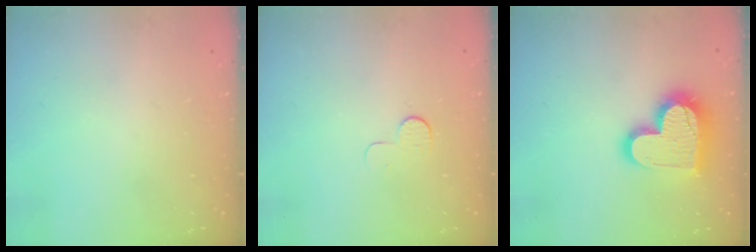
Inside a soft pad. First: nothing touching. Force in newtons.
{"total": 5.1, "press": 5.1, "slide": 0.5}
{"total": 17.0, "press": 16.9, "slide": 1.3}